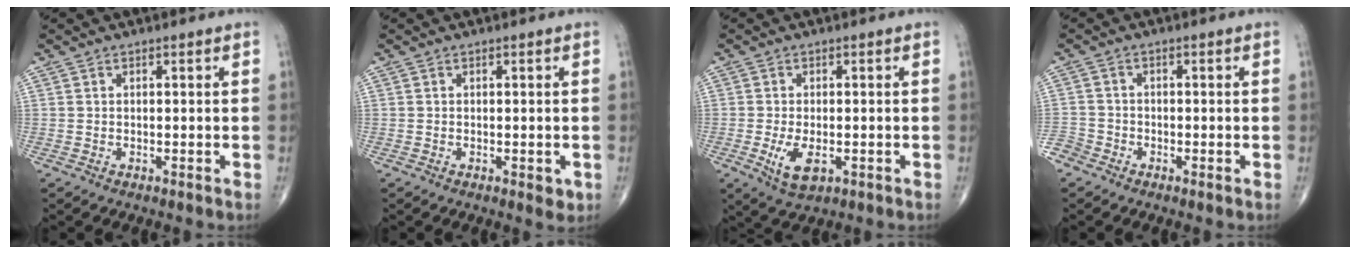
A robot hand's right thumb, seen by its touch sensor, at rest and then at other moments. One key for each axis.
{"total": 1.8, "fx": -0.5, "fy": 0.9, "fz": 1.5, "tx": -0.010, "ty": -0.001, "tz": -0.006}
{"total": 5.4, "fx": -1.5, "fy": 2.7, "fz": 4.4, "tx": -0.081, "ty": -0.008, "tz": -0.021}
{"total": 3.0, "fx": -2.2, "fy": 2.0, "fz": 0.4, "tx": -0.001, "ty": 0.005, "tz": -0.053}